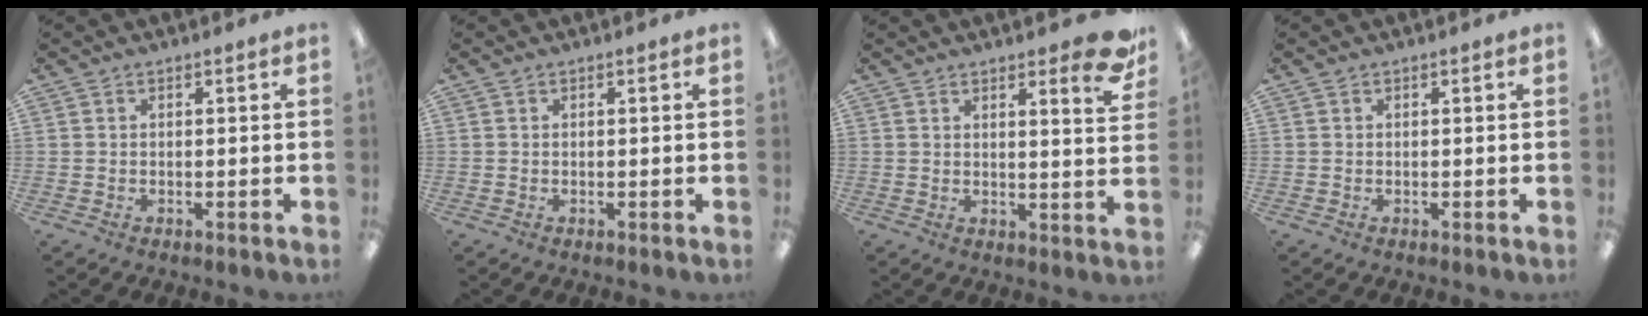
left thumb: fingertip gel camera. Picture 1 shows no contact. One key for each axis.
{"total": 0.0}
{"total": 7.8, "fx": 5.6, "fy": 1.5, "fz": 5.2, "tx": -0.058, "ty": -0.033, "tz": 0.088}
{"total": 0.0}